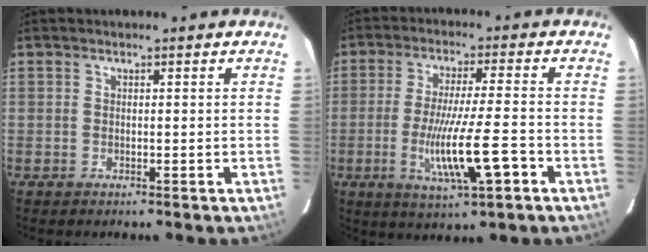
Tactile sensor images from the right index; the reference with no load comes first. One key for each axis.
{"total": 11.1, "fx": -3.6, "fy": 0.5, "fz": 10.5, "tx": -0.192, "ty": -0.019, "tz": -0.060}